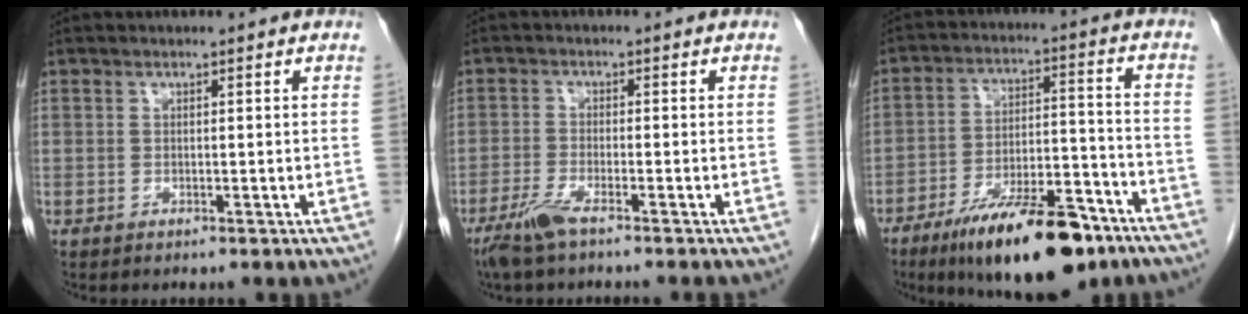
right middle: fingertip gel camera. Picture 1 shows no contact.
{"total": 4.1, "force": [-3.0, 0.1, 2.7], "torque": [-0.062, -0.010, -0.065]}
{"total": 18.0, "force": [-12.5, 4.7, 12.1], "torque": [-0.172, 0.004, -0.202]}